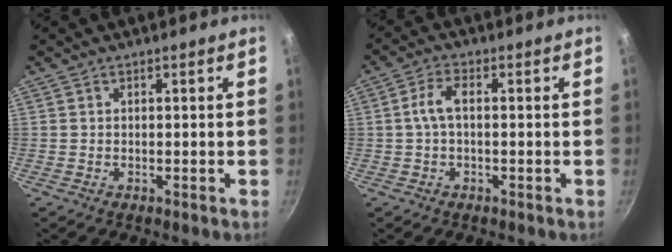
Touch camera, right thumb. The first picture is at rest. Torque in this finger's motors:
{"motor_torque": [0.16, 0.02, 0.61, 0.17, 0.04]}